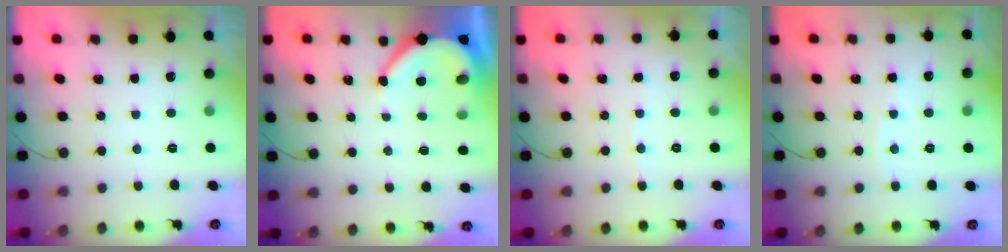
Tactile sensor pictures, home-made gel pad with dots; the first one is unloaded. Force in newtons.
{"total": 6.6, "press": 6.6, "slide": 0.6}
{"total": 2.6, "press": 2.6, "slide": 0.4}
{"total": 2.2, "press": 2.2, "slide": 0.3}